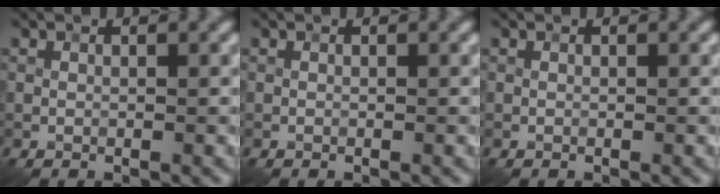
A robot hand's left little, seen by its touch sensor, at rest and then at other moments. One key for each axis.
{"total": 0.0}
{"total": 0.0}